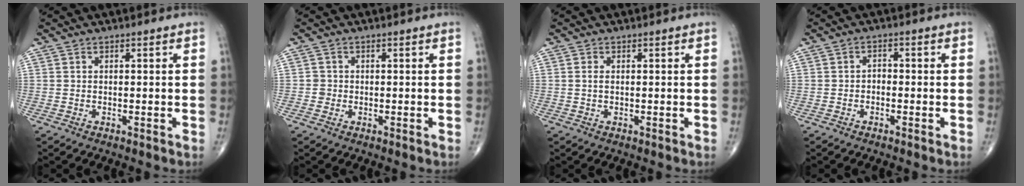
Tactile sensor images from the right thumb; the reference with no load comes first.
{"total": 1.2, "force": [-0.3, 1.2, 0.1], "torque": [0.007, 0.006, -0.007]}
{"total": 1.2, "force": [0.1, 0.6, 1.0], "torque": [-0.023, 0.003, 0.004]}
{"total": 1.6, "force": [-0.6, 1.1, 1.0], "torque": [-0.003, 0.010, -0.016]}